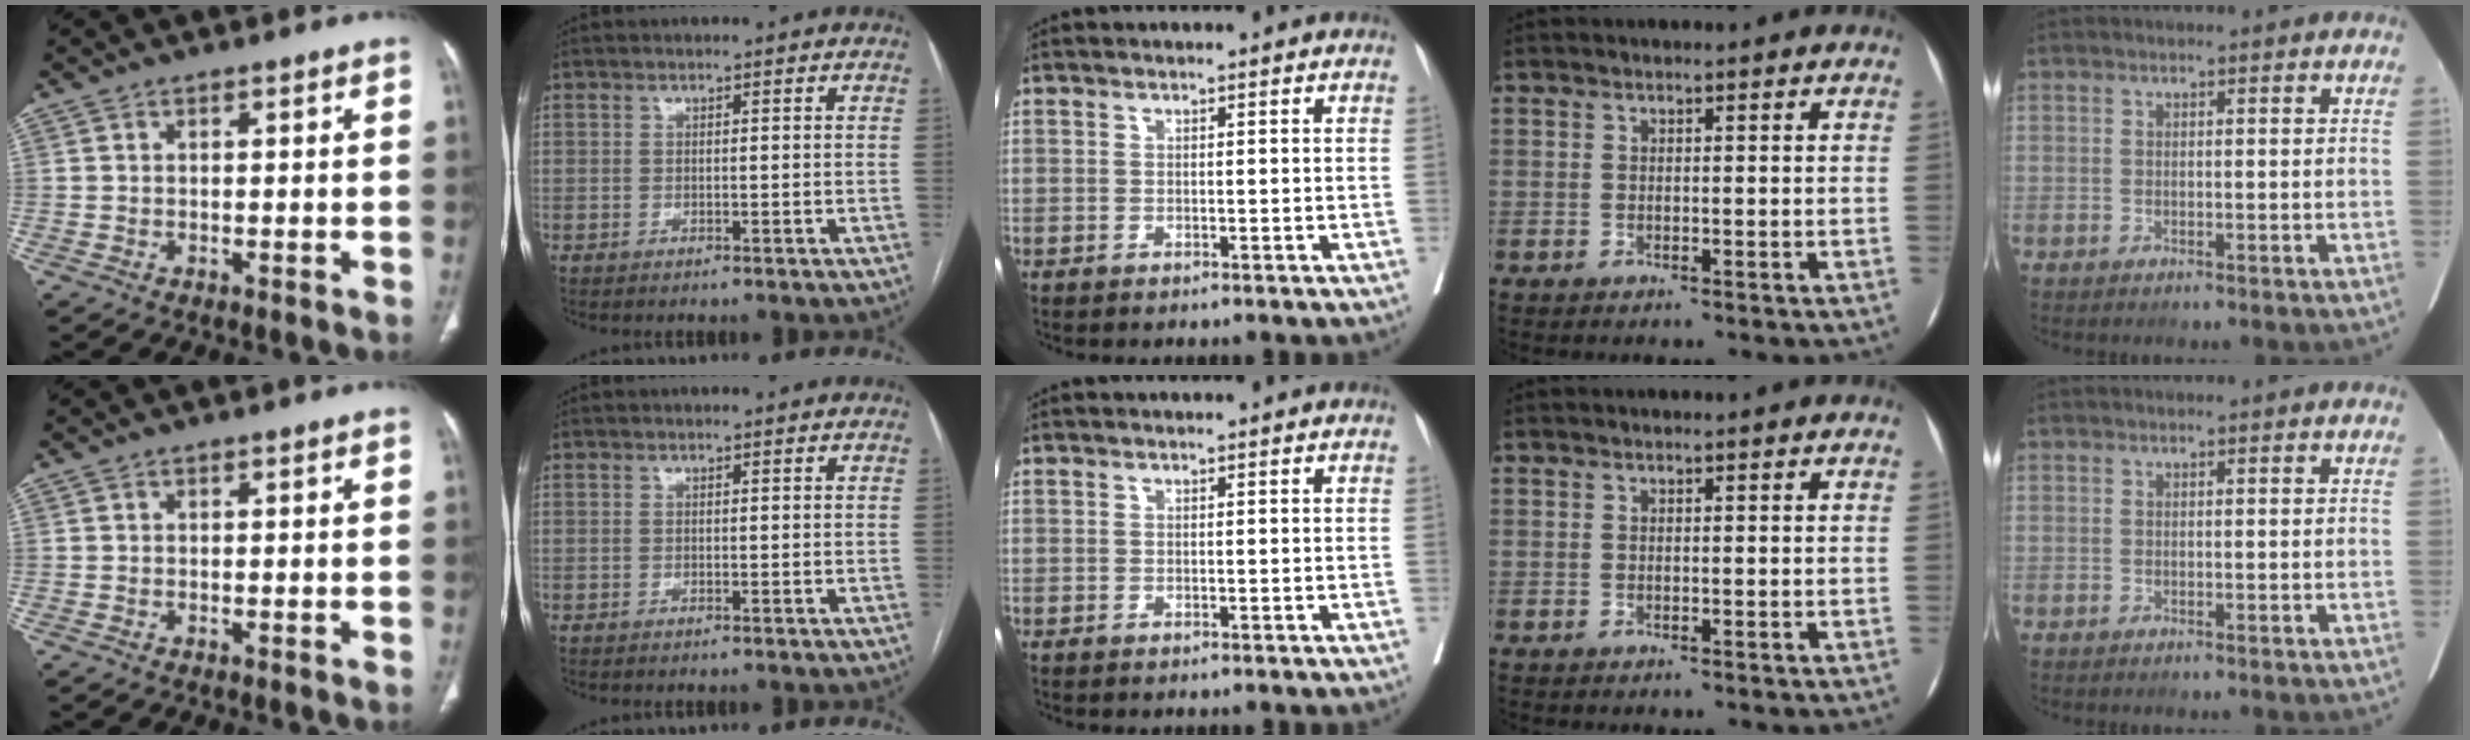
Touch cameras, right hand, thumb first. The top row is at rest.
{}